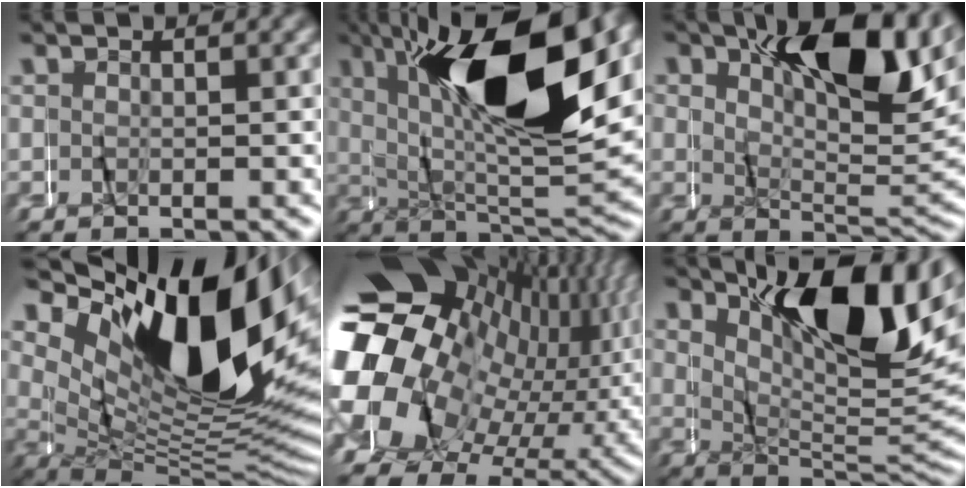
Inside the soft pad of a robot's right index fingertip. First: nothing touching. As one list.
[{"total": 19.0, "force": [5.1, 7.8, 16.6], "torque": [-0.296, 0.041, 0.065]}, {"total": 10.3, "force": [3.9, 3.8, 8.8], "torque": [-0.129, 0.017, 0.053]}, {"total": 19.5, "force": [3.3, 9.5, 16.7], "torque": [-0.219, 0.036, 0.034]}, {"total": 27.1, "force": [1.5, 20.6, 17.5], "torque": [-0.286, -0.004, -0.002]}, {"total": 12.4, "force": [4.3, 4.8, 10.6], "torque": [-0.158, 0.015, 0.058]}]